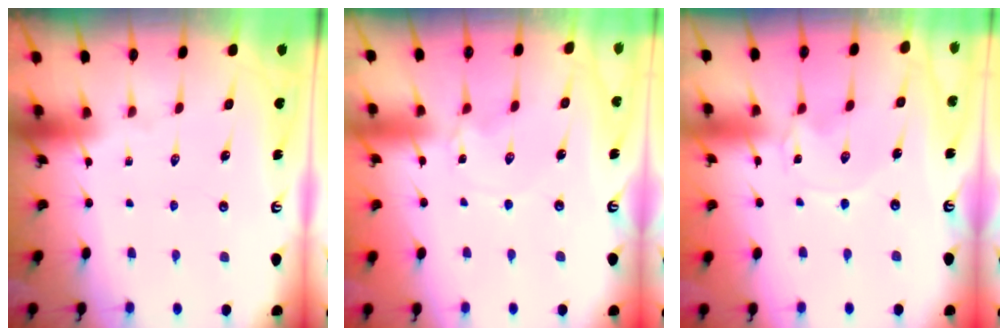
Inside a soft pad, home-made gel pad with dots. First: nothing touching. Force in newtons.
{"total": 1.5, "press": 1.5, "slide": 0.2}
{"total": 0.0}